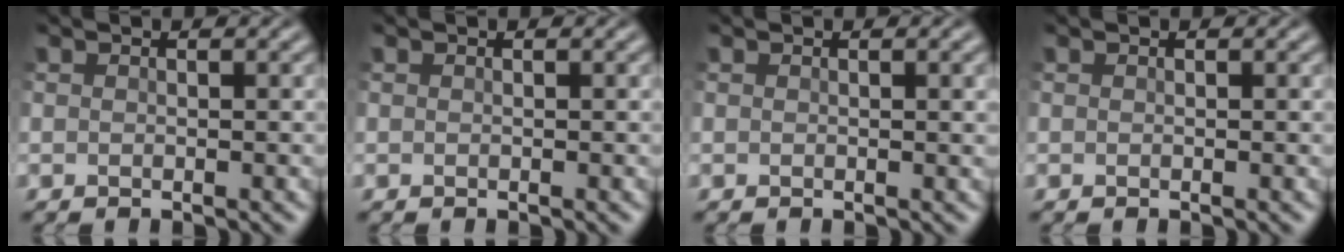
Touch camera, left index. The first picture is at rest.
{"total": 0.0}
{"total": 1.3, "force": [0.3, 0.3, 1.2], "torque": [-0.012, 0.005, 0.003]}
{"total": 0.0}